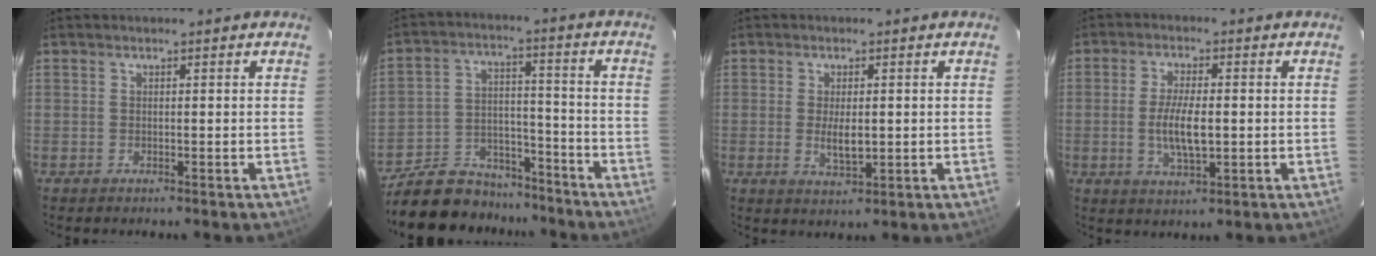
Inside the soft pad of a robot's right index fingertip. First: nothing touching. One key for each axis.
{"total": 16.9, "fx": -14.1, "fy": 7.7, "fz": 5.1, "tx": -0.129, "ty": 0.031, "tz": -0.207}
{"total": 4.4, "fx": -0.2, "fy": 1.9, "fz": 3.9, "tx": -0.072, "ty": -0.012, "tz": 0.000}
{"total": 7.1, "fx": -0.7, "fy": 2.5, "fz": 6.7, "tx": -0.133, "ty": -0.008, "tz": -0.011}